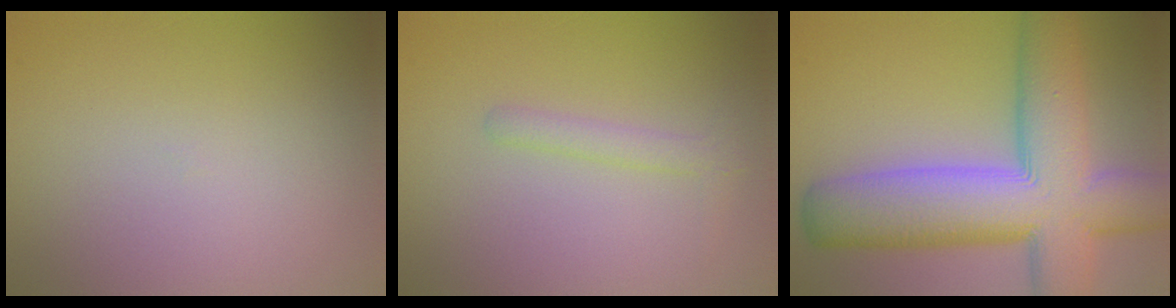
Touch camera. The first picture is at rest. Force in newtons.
{"total": 1.6, "press": 1.6, "slide": 0.1}
{"total": 13.1, "press": 13.1, "slide": 0.7}